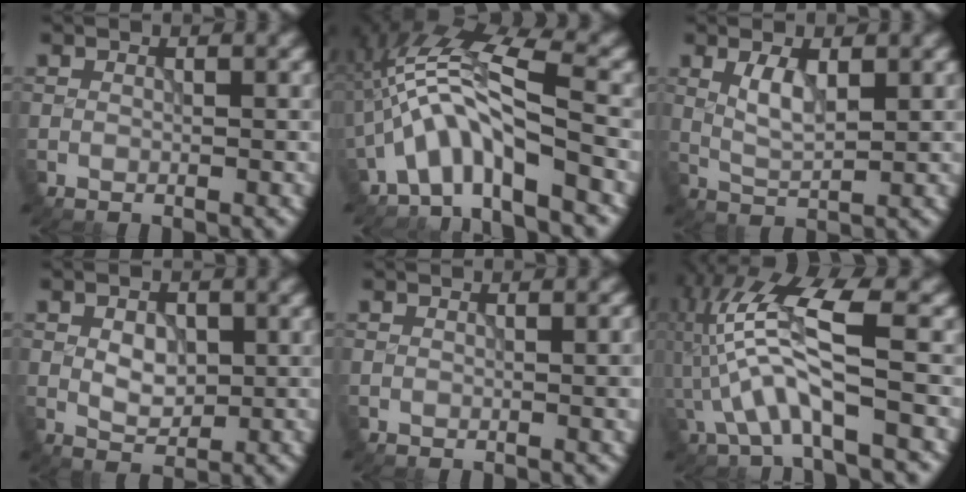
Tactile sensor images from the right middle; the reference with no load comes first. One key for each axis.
{"total": 6.1, "fx": -2.7, "fy": 1.4, "fz": 5.3, "tx": -0.097, "ty": 0.022, "tz": -0.059}
{"total": 2.7, "fx": 1.0, "fy": 0.9, "fz": 2.3, "tx": -0.049, "ty": 0.001, "tz": 0.022}
{"total": 2.7, "fx": 0.2, "fy": 1.8, "fz": 2.0, "tx": -0.033, "ty": 0.001, "tz": 0.003}
{"total": 1.8, "fx": 0.1, "fy": 0.4, "fz": 1.7, "tx": -0.018, "ty": 0.002, "tz": 0.000}
{"total": 7.3, "fx": -1.6, "fy": 1.8, "fz": 6.9, "tx": -0.154, "ty": 0.021, "tz": -0.034}